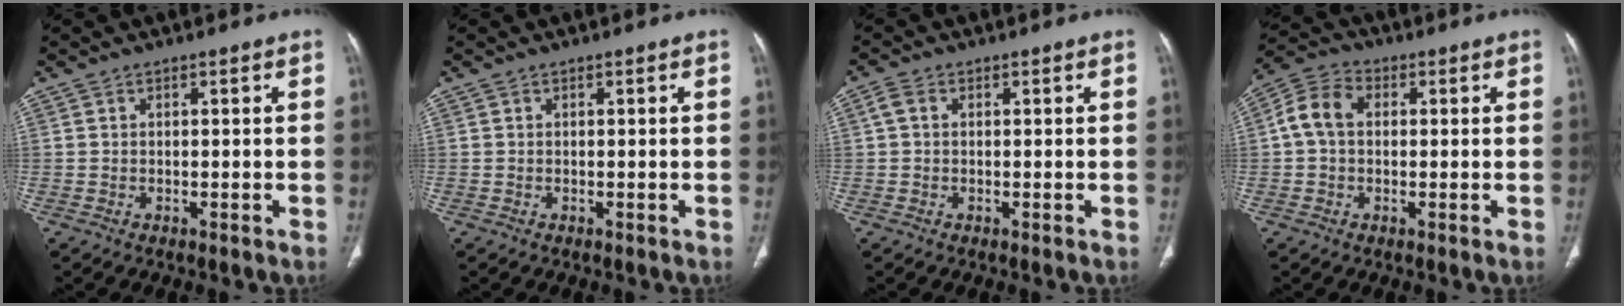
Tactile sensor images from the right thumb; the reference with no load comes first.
{"total": 0.0}
{"total": 2.1, "force": [0.4, 1.6, 1.4], "torque": [-0.031, 0.010, 0.008]}
{"total": 7.2, "force": [0.8, 5.2, 4.8], "torque": [-0.092, 0.025, 0.007]}